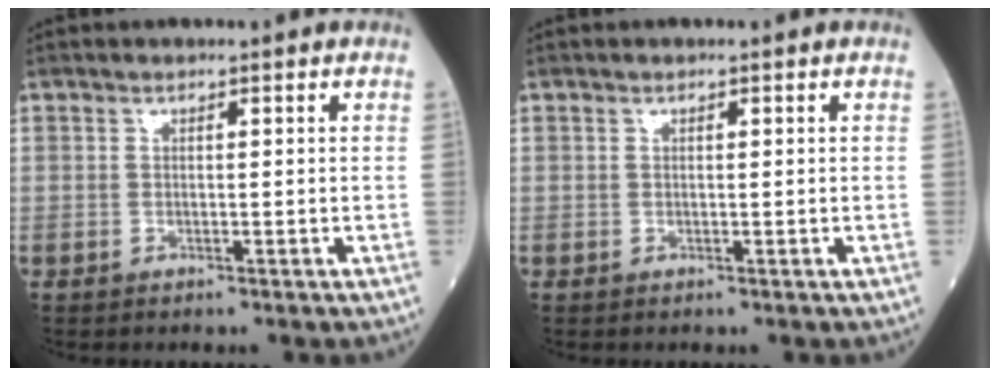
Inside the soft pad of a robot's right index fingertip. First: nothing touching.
{"total": 0.0}